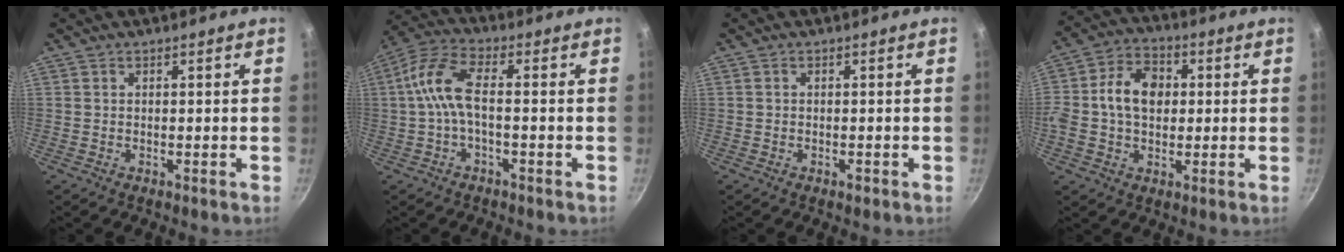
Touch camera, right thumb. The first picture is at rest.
{"total": 8.4, "force": [-1.1, 3.2, 7.7], "torque": [-0.179, 0.027, -0.034]}
{"total": 1.1, "force": [-0.6, 0.5, 0.7], "torque": [-0.011, 0.002, -0.010]}
{"total": 11.2, "force": [0.9, 8.2, 7.6], "torque": [-0.113, 0.019, -0.002]}